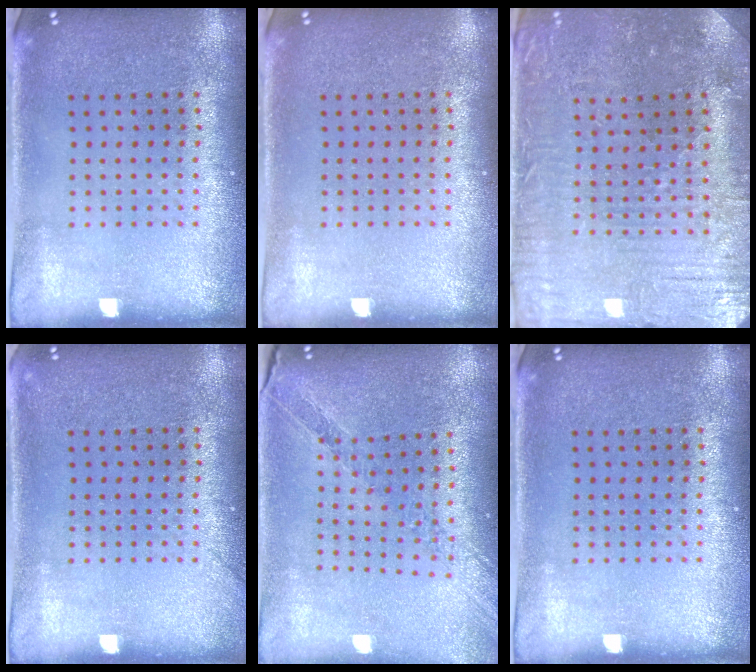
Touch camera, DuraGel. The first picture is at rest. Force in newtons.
{"total": 0.0}
{"total": 1.6, "press": 1.5, "slide": 0.5}
{"total": 0.7, "press": 0.7, "slide": 0.1}
{"total": 1.1, "press": 1.1, "slide": 0.2}
{"total": 0.0}